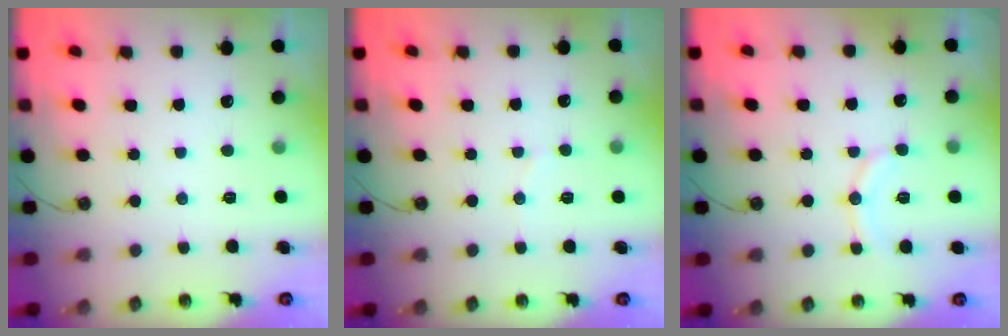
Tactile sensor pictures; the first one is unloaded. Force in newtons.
{"total": 3.2, "press": 3.2, "slide": 0.2}
{"total": 10.0, "press": 9.7, "slide": 2.3}